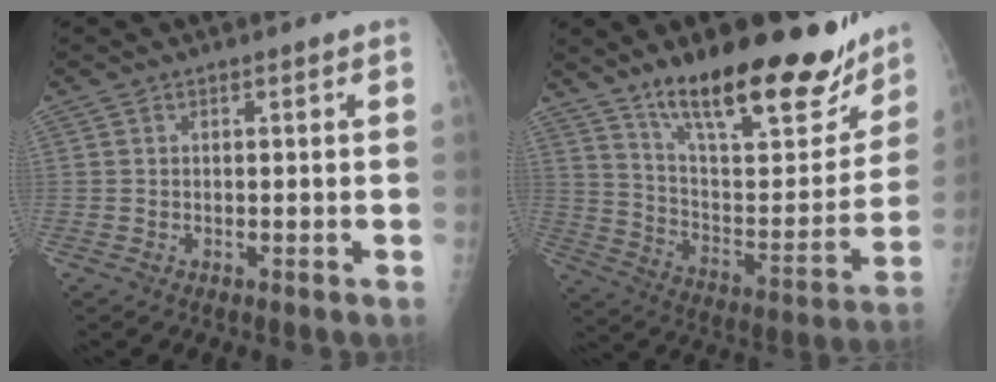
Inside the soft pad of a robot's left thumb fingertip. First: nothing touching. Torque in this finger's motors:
{"motor_torque": [0.33, 0.31, 1.53, -1.24, 0.39]}